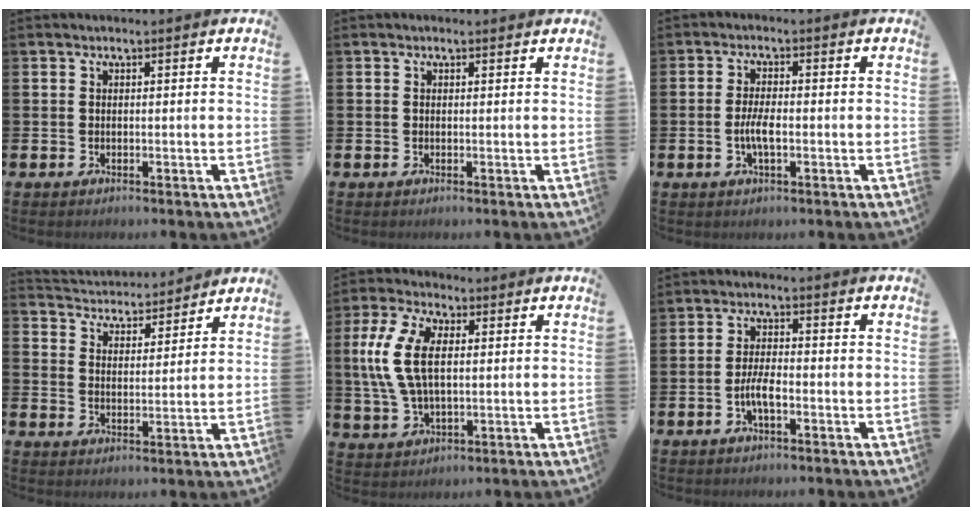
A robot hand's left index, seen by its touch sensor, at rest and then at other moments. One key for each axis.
{"total": 0.0}
{"total": 3.2, "fx": -0.8, "fy": 1.0, "fz": 3.0, "tx": -0.058, "ty": -0.002, "tz": -0.017}
{"total": 4.2, "fx": 4.1, "fy": 0.8, "fz": -0.4, "tx": -0.020, "ty": -0.034, "tz": 0.069}
{"total": 9.7, "fx": 2.6, "fy": 5.1, "fz": 7.8, "tx": -0.176, "ty": 0.010, "tz": 0.043}
{"total": 3.3, "fx": -1.2, "fy": 1.1, "fz": 2.9, "tx": -0.056, "ty": 0.002, "tz": -0.025}